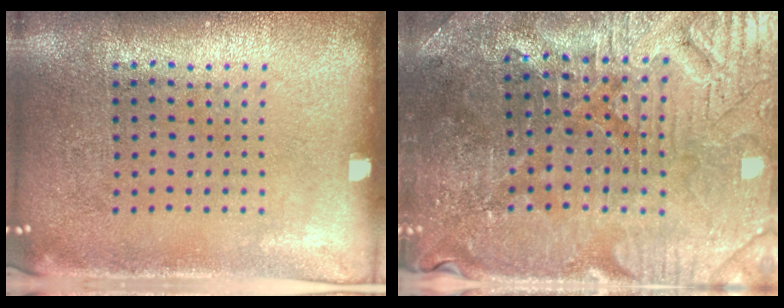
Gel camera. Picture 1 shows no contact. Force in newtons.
{"total": 3.5, "press": 3.5, "slide": 0.5}